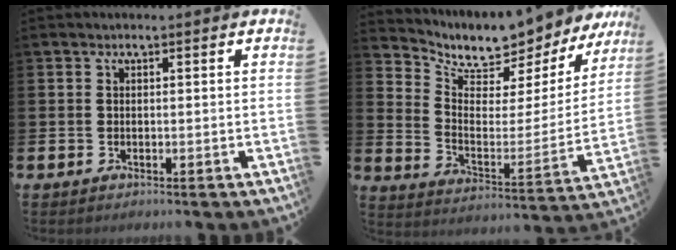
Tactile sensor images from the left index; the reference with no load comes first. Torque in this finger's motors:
{"motor_torque": [1.10, -1.04, 0.43, 0.11]}